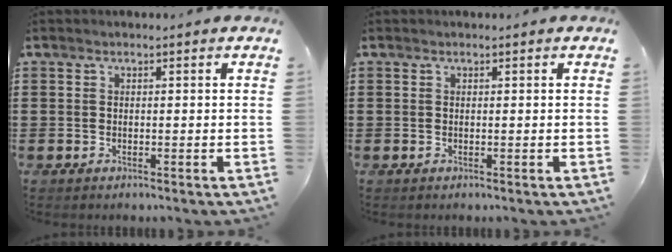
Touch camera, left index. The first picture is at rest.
{"total": 0.0}